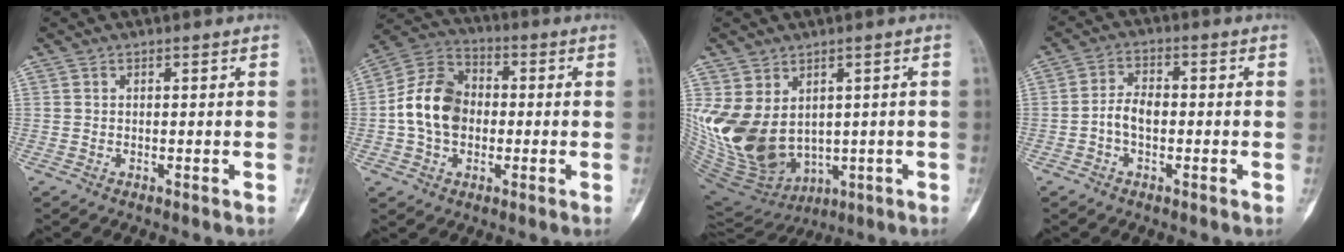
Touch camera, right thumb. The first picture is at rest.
{"total": 12.5, "force": [-0.9, 9.4, 8.2], "torque": [-0.132, 0.033, -0.027]}
{"total": 17.5, "force": [0.8, 13.0, 11.7], "torque": [-0.237, -0.010, 0.059]}
{"total": 4.9, "force": [-1.2, 3.0, 3.7], "torque": [-0.060, 0.025, -0.027]}